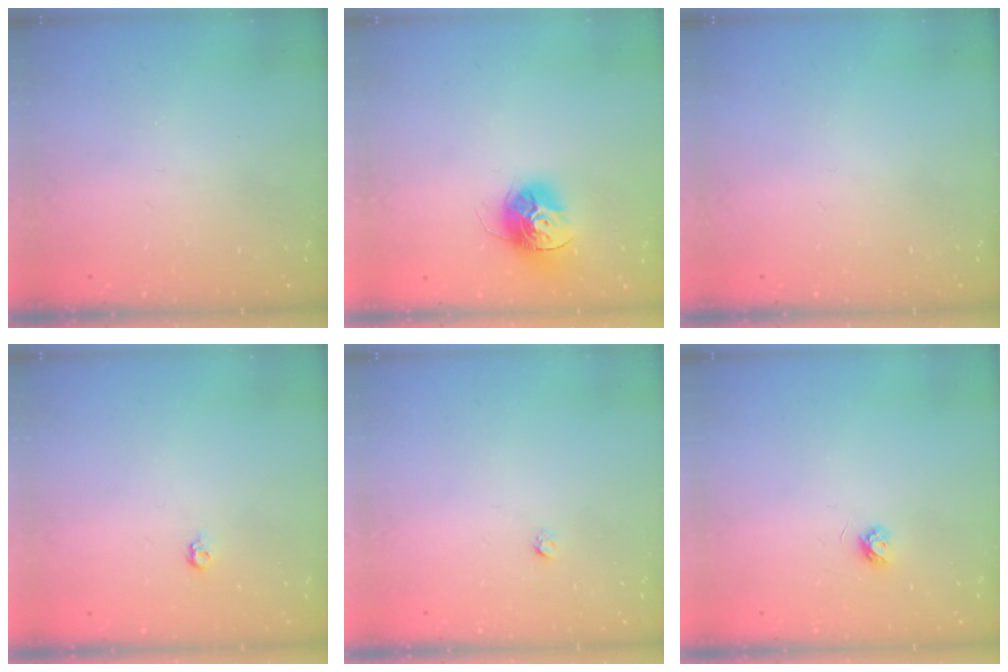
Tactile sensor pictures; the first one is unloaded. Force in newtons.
{"total": 13.1, "press": 13.1, "slide": 0.7}
{"total": 0.0}
{"total": 4.0, "press": 3.9, "slide": 0.7}
{"total": 1.6, "press": 1.5, "slide": 0.1}
{"total": 3.3, "press": 3.3, "slide": 0.3}